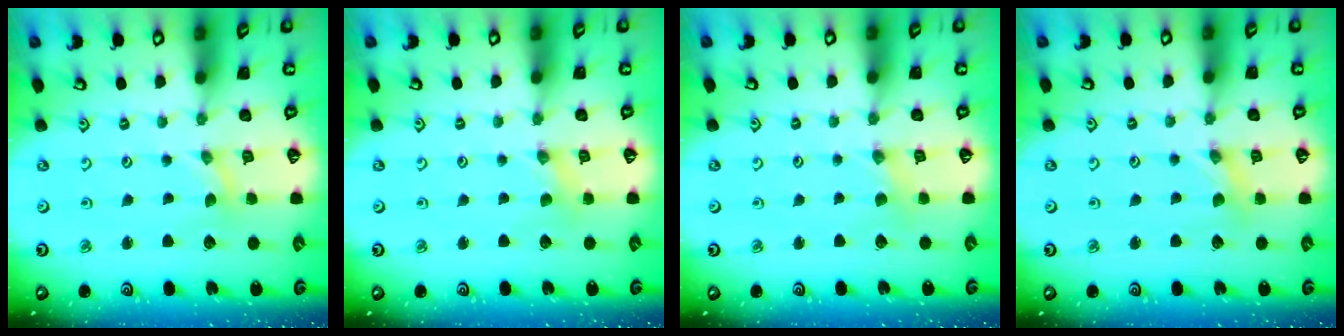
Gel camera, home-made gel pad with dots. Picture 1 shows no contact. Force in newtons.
{"total": 0.0}
{"total": 2.0, "press": 2.0, "slide": 0.4}
{"total": 1.0, "press": 1.0, "slide": 0.2}